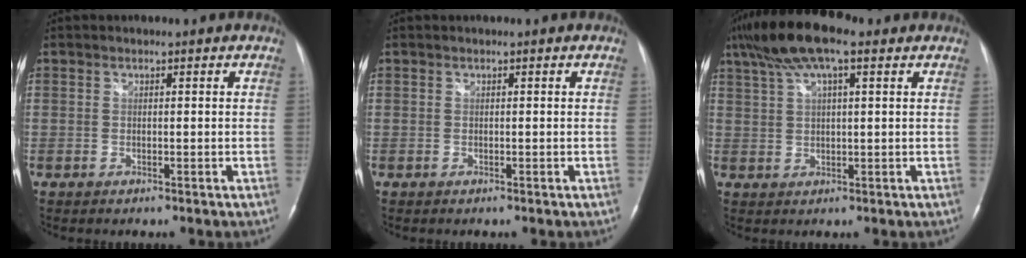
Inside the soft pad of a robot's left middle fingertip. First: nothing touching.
{"total": 0.0}
{"total": 10.4, "force": [6.6, 2.5, 7.7], "torque": [-0.150, 0.034, 0.114]}